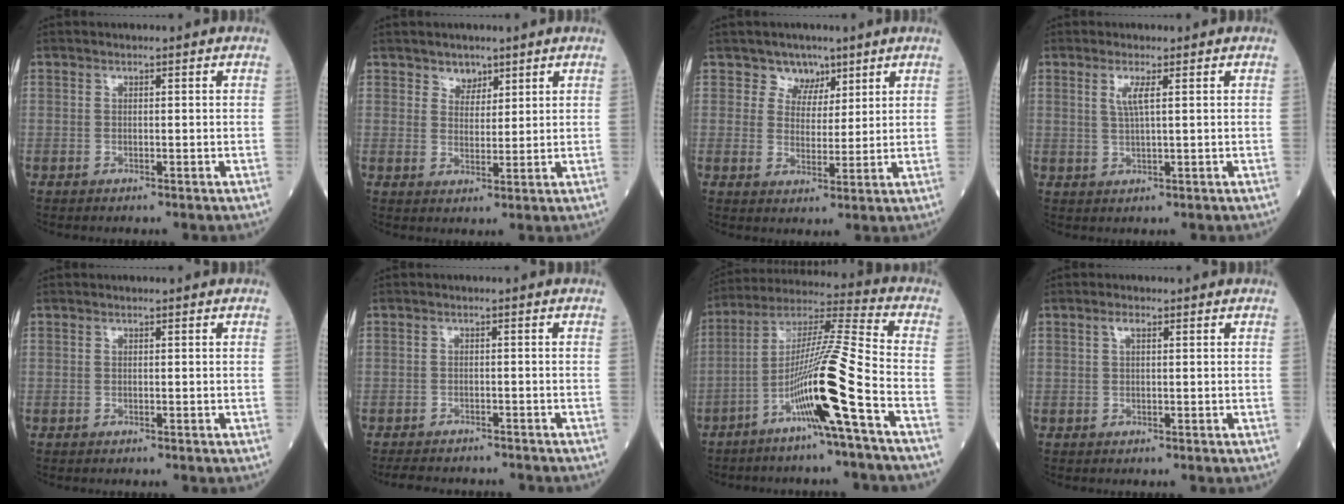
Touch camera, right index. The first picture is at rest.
{"total": 2.9, "force": [2.2, 1.9, 0.7], "torque": [-0.007, -0.002, 0.036]}
{"total": 4.2, "force": [2.9, 3.1, 0.2], "torque": [0.003, 0.000, 0.046]}
{"total": 2.7, "force": [1.0, 0.0, 2.5], "torque": [-0.056, -0.003, 0.020]}
{"total": 0.0}
{"total": 6.9, "force": [-6.3, 2.3, 1.8], "torque": [-0.025, -0.004, -0.086]}
{"total": 13.9, "force": [-5.9, -1.9, 12.5], "torque": [-0.235, -0.001, -0.114]}
{"total": 1.2, "force": [0.5, 0.4, 1.0], "torque": [-0.022, 0.007, 0.009]}